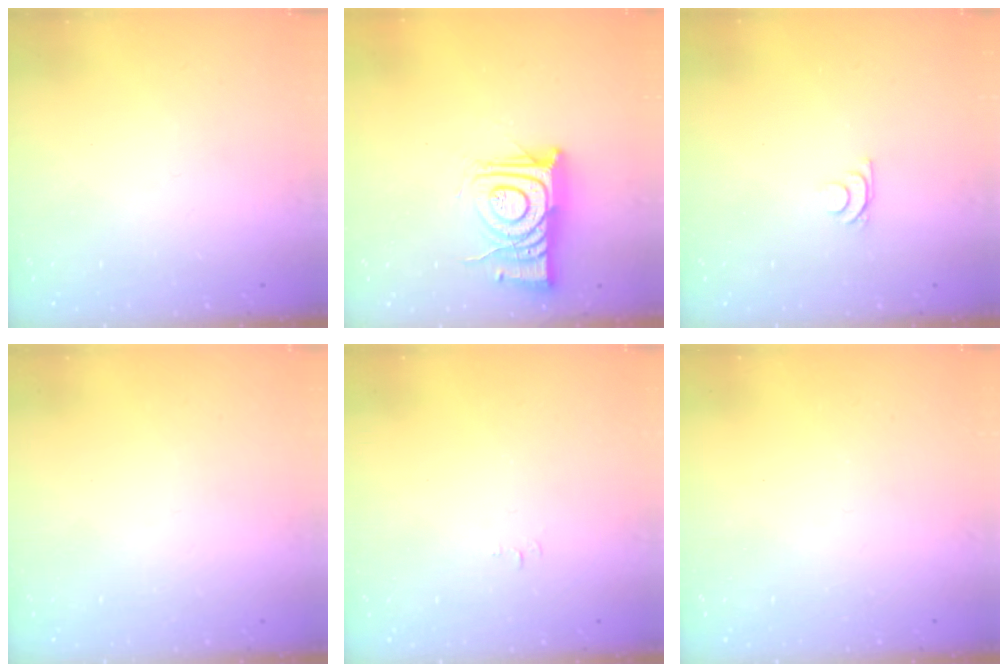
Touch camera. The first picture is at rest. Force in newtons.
{"total": 12.7, "press": 12.7, "slide": 0.6}
{"total": 5.1, "press": 5.0, "slide": 0.9}
{"total": 1.5, "press": 1.5, "slide": 0.1}
{"total": 4.0, "press": 3.9, "slide": 0.3}
{"total": 2.5, "press": 2.4, "slide": 0.4}